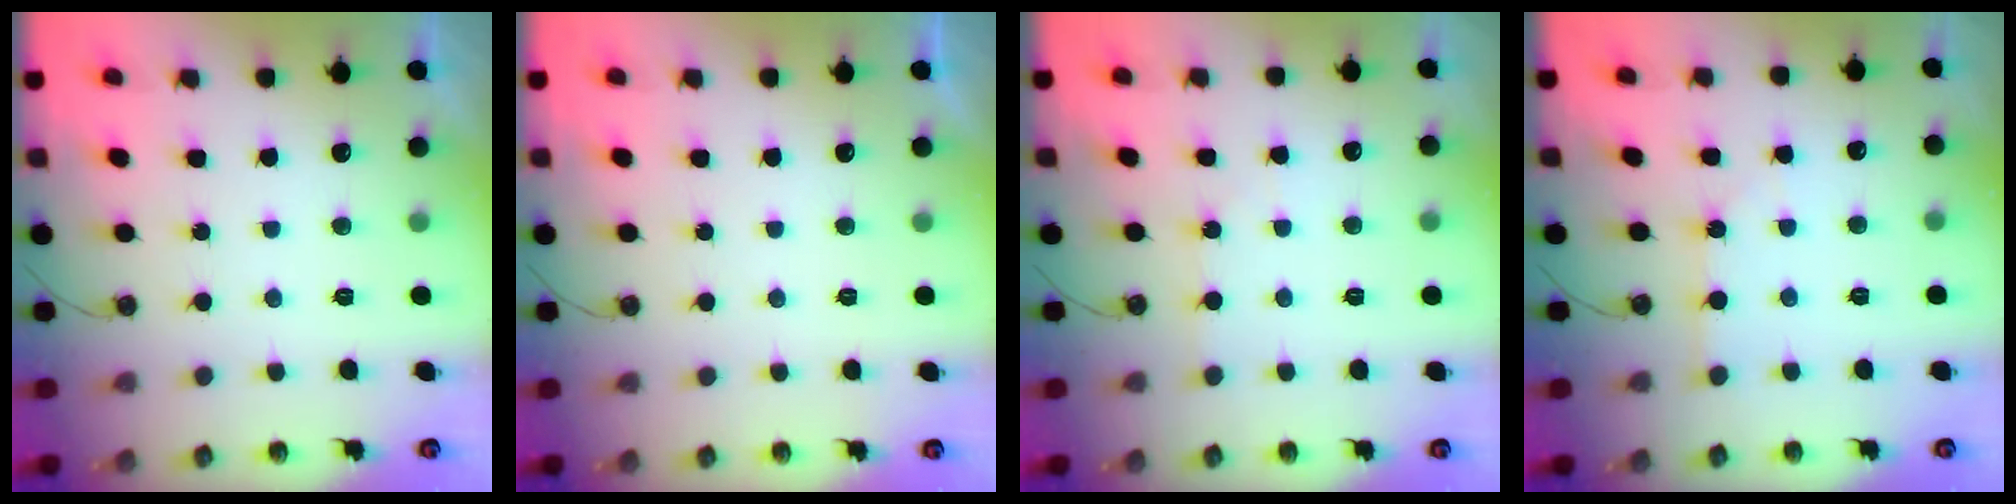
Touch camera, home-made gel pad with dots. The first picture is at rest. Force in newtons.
{"total": 0.0}
{"total": 2.1, "press": 2.0, "slide": 0.3}
{"total": 1.3, "press": 1.2, "slide": 0.2}